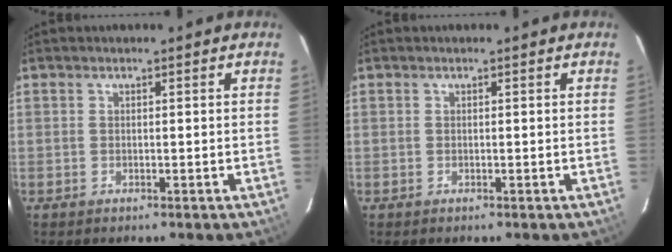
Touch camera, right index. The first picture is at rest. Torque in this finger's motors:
{"motor_torque": [0.00, 0.00, 0.00, 0.00]}